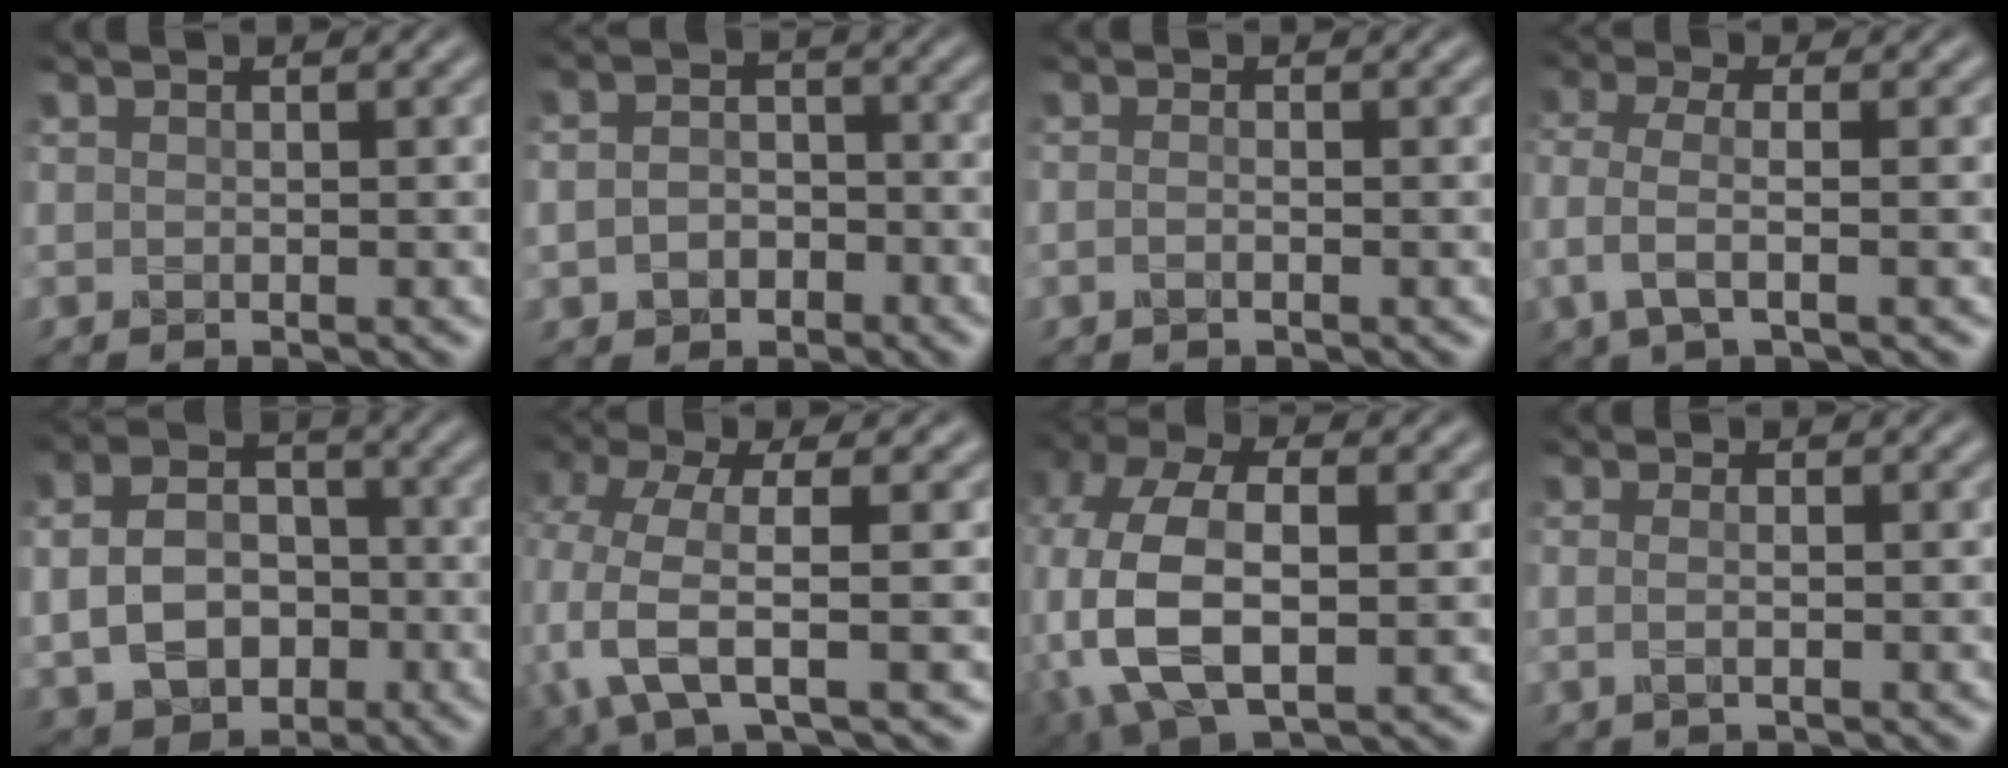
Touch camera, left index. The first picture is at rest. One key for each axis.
{"total": 2.8, "fx": -1.0, "fy": 2.2, "fz": 1.4, "tx": -0.026, "ty": 0.002, "tz": -0.024}
{"total": 0.8, "fx": -0.3, "fy": 0.3, "fz": 0.7, "tx": -0.011, "ty": 0.000, "tz": -0.010}
{"total": 2.9, "fx": -0.7, "fy": 0.9, "fz": 2.7, "tx": -0.068, "ty": 0.004, "tz": -0.020}
{"total": 6.7, "fx": -0.7, "fy": 5.1, "fz": 4.3, "tx": -0.086, "ty": 0.001, "tz": -0.017}
{"total": 6.3, "fx": -1.1, "fy": 2.1, "fz": 5.8, "tx": -0.134, "ty": -0.005, "tz": -0.029}
{"total": 11.2, "fx": -0.9, "fy": 7.2, "fz": 8.5, "tx": -0.203, "ty": -0.012, "tz": -0.012}
{"total": 1.5, "fx": 0.0, "fy": 0.6, "fz": 1.3, "tx": -0.021, "ty": 0.001, "tz": -0.009}